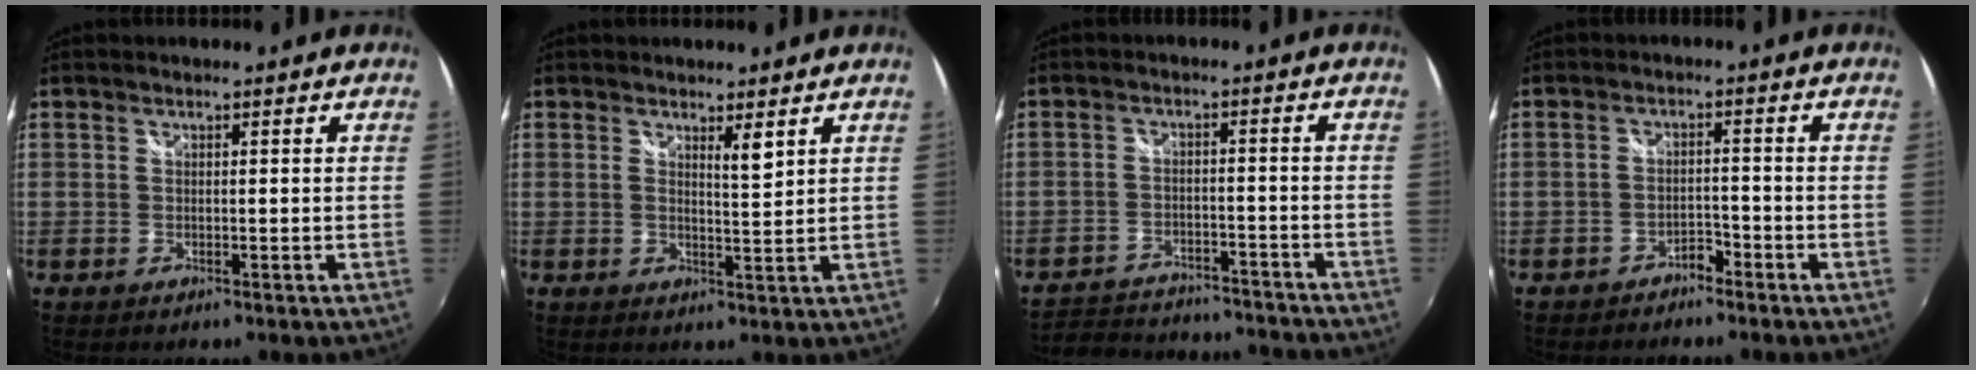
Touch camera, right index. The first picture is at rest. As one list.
[{"total": 2.7, "force": [1.7, 0.0, 2.1], "torque": [-0.035, -0.005, 0.026]}, {"total": 19.6, "force": [-17.5, 5.8, 6.5], "torque": [-0.145, 0.015, -0.228]}, {"total": 2.6, "force": [-2.3, 1.0, 0.7], "torque": [-0.016, 0.003, -0.038]}]